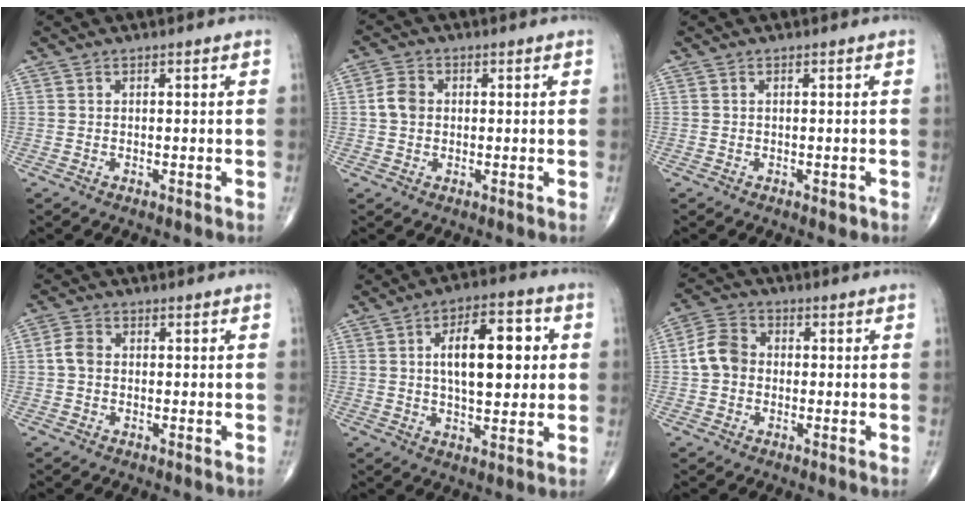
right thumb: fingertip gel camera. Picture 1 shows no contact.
{"total": 4.1, "force": [0.2, 3.2, 2.5], "torque": [-0.043, 0.007, -0.001]}
{"total": 1.1, "force": [-0.4, 0.5, 0.9], "torque": [-0.009, -0.002, -0.004]}
{"total": 3.1, "force": [0.0, 2.4, 2.0], "torque": [-0.041, 0.008, -0.006]}
{"total": 14.3, "force": [2.4, 6.6, 12.5], "torque": [-0.166, 0.007, 0.035]}
{"total": 6.6, "force": [-0.2, 5.4, 3.9], "torque": [-0.064, 0.020, -0.015]}